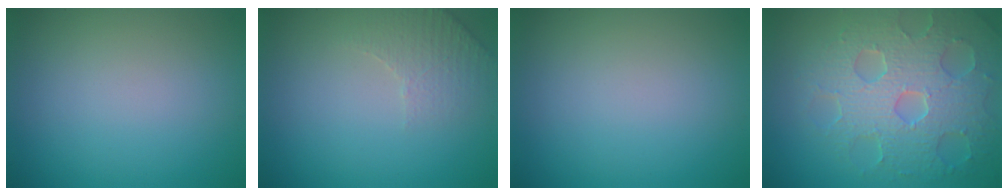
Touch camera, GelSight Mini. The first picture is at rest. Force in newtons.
{"total": 2.3, "press": 2.3, "slide": 0.6}
{"total": 0.0}
{"total": 7.9, "press": 5.8, "slide": 5.3}